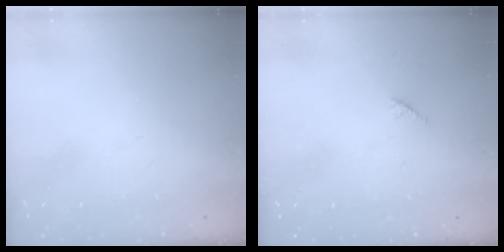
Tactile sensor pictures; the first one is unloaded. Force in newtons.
{"total": 4.2, "press": 4.1, "slide": 0.7}